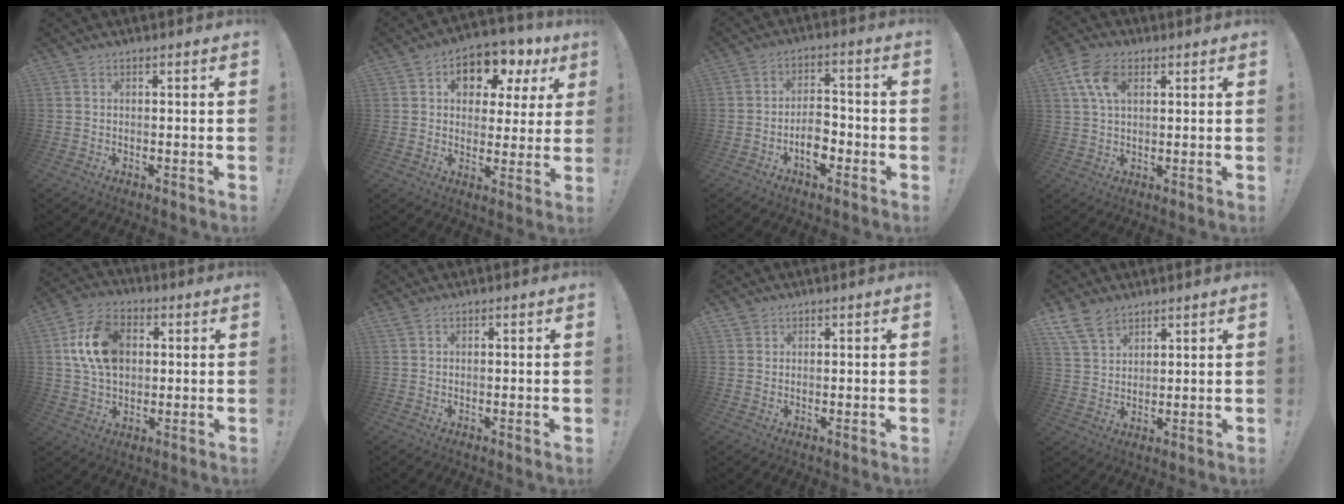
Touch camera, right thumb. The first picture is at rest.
{"total": 10.6, "force": [5.3, 6.9, 6.0], "torque": [-0.073, -0.031, 0.093]}
{"total": 7.6, "force": [-3.2, 4.5, 5.2], "torque": [-0.079, 0.007, -0.058]}
{"total": 9.8, "force": [3.7, 6.0, 6.9], "torque": [-0.141, 0.003, 0.070]}
{"total": 15.6, "force": [3.3, 11.1, 10.3], "torque": [-0.167, 0.007, 0.067]}
{"total": 1.1, "force": [0.6, 0.1, 0.9], "torque": [-0.019, 0.002, 0.011]}
{"total": 1.3, "force": [1.1, 0.7, 0.0], "torque": [0.007, -0.008, 0.020]}
{"total": 8.3, "force": [6.3, 4.4, 3.2], "torque": [-0.067, -0.030, 0.126]}